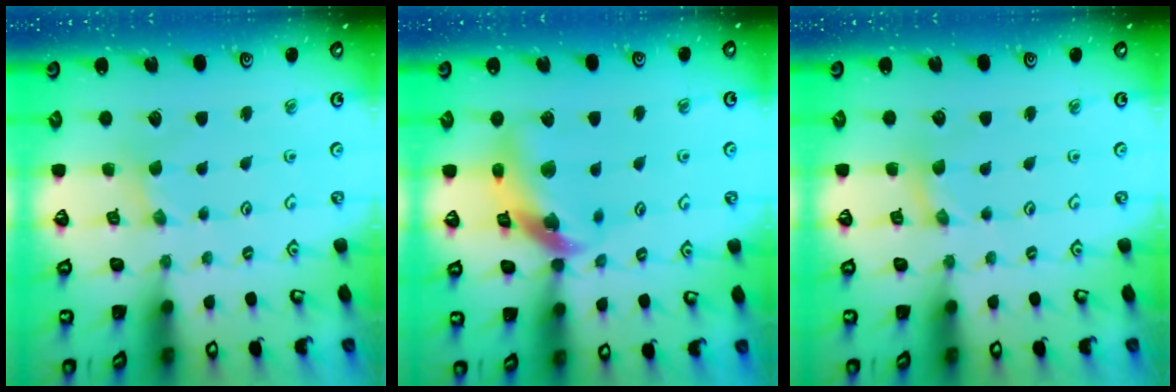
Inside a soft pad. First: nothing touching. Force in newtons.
{"total": 13.9, "press": 13.8, "slide": 1.8}
{"total": 0.0}